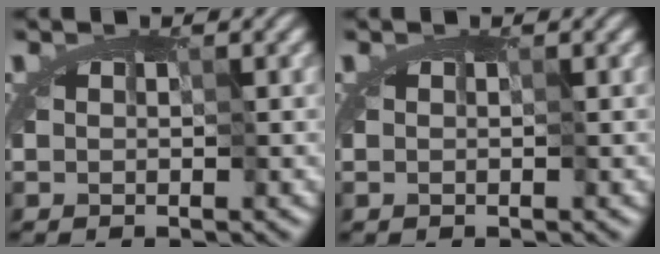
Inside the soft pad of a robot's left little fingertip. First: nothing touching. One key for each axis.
{"total": 0.0}